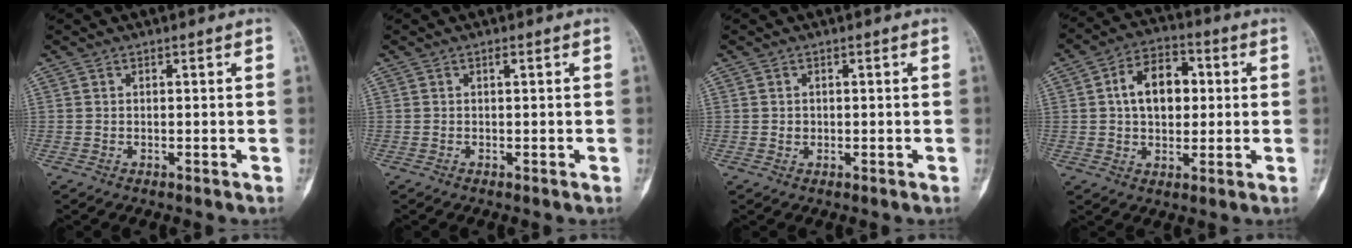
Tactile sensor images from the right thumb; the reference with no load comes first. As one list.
[{"total": 0.7, "force": [0.1, 0.2, 0.6], "torque": [-0.009, 0.001, 0.000]}, {"total": 0.9, "force": [0.0, 0.8, 0.3], "torque": [-0.003, 0.002, 0.001]}, {"total": 11.1, "force": [1.6, 7.4, 8.2], "torque": [-0.104, 0.015, 0.021]}]